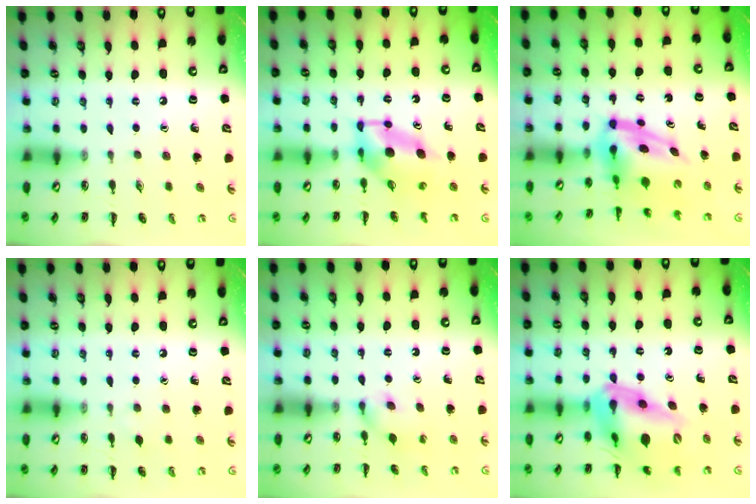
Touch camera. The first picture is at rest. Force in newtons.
{"total": 5.7, "press": 5.6, "slide": 1.1}
{"total": 5.6, "press": 5.3, "slide": 1.5}
{"total": 2.4, "press": 2.3, "slide": 0.9}
{"total": 4.4, "press": 4.2, "slide": 1.2}
{"total": 19.9, "press": 19.1, "slide": 5.5}